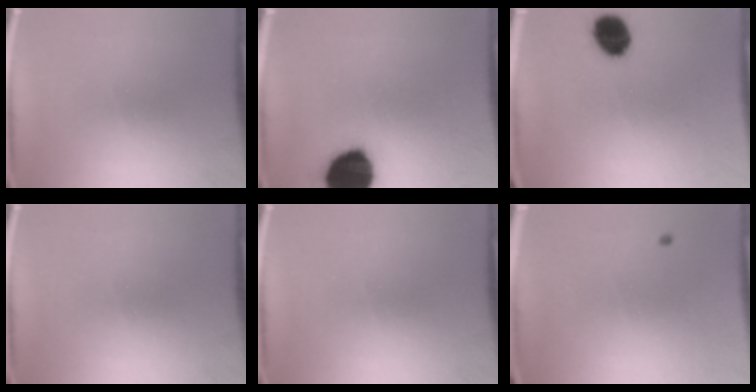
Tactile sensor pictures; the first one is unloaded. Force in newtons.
{"total": 18.2}
{"total": 9.1}
{"total": 0.0}
{"total": 0.0}
{"total": 0.6}